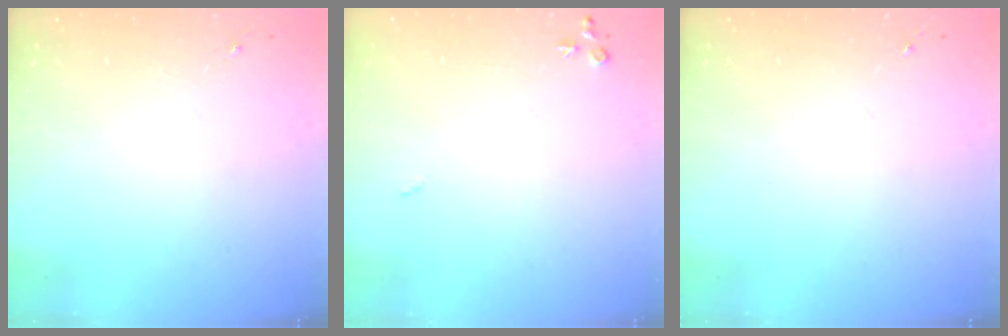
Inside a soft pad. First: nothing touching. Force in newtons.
{"total": 5.2, "press": 5.2, "slide": 0.7}
{"total": 0.0}